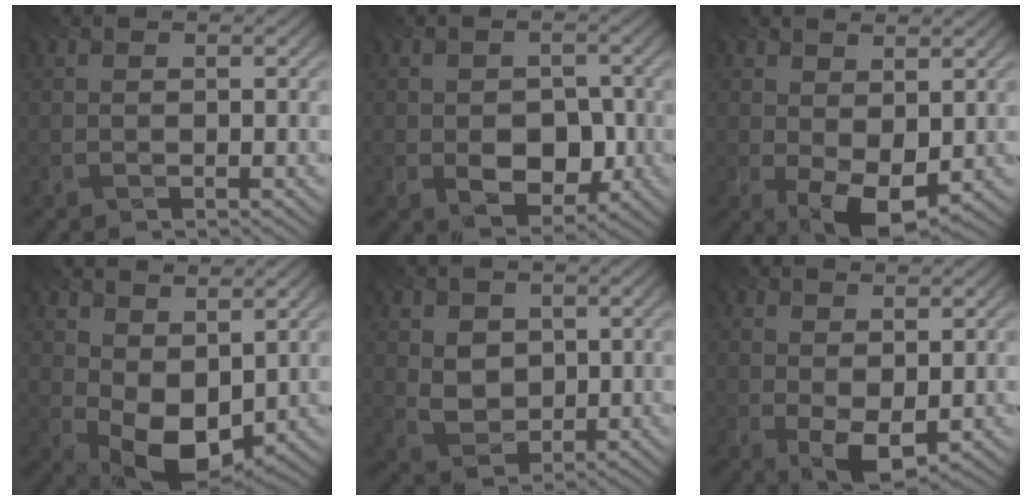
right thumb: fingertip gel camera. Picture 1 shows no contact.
{"total": 5.9, "force": [-2.0, 4.1, 3.7], "torque": [-0.069, -0.016, -0.028]}
{"total": 6.2, "force": [-0.3, 3.6, 5.1], "torque": [-0.093, -0.003, 0.001]}
{"total": 9.0, "force": [1.8, 5.6, 6.8], "torque": [-0.136, -0.011, 0.044]}
{"total": 3.7, "force": [0.6, 3.2, 1.7], "torque": [-0.056, -0.009, 0.019]}
{"total": 4.3, "force": [0.1, 2.3, 3.6], "torque": [-0.070, 0.001, 0.007]}